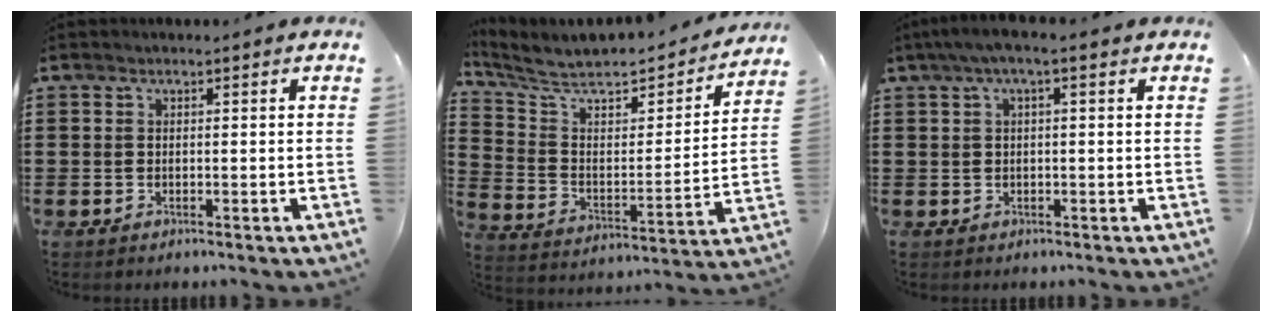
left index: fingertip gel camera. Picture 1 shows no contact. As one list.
[{"total": 6.6, "force": [5.7, 2.1, 2.5], "torque": [-0.083, -0.044, 0.093]}, {"total": 2.2, "force": [-0.2, 0.2, 2.2], "torque": [-0.038, 0.001, -0.005]}]